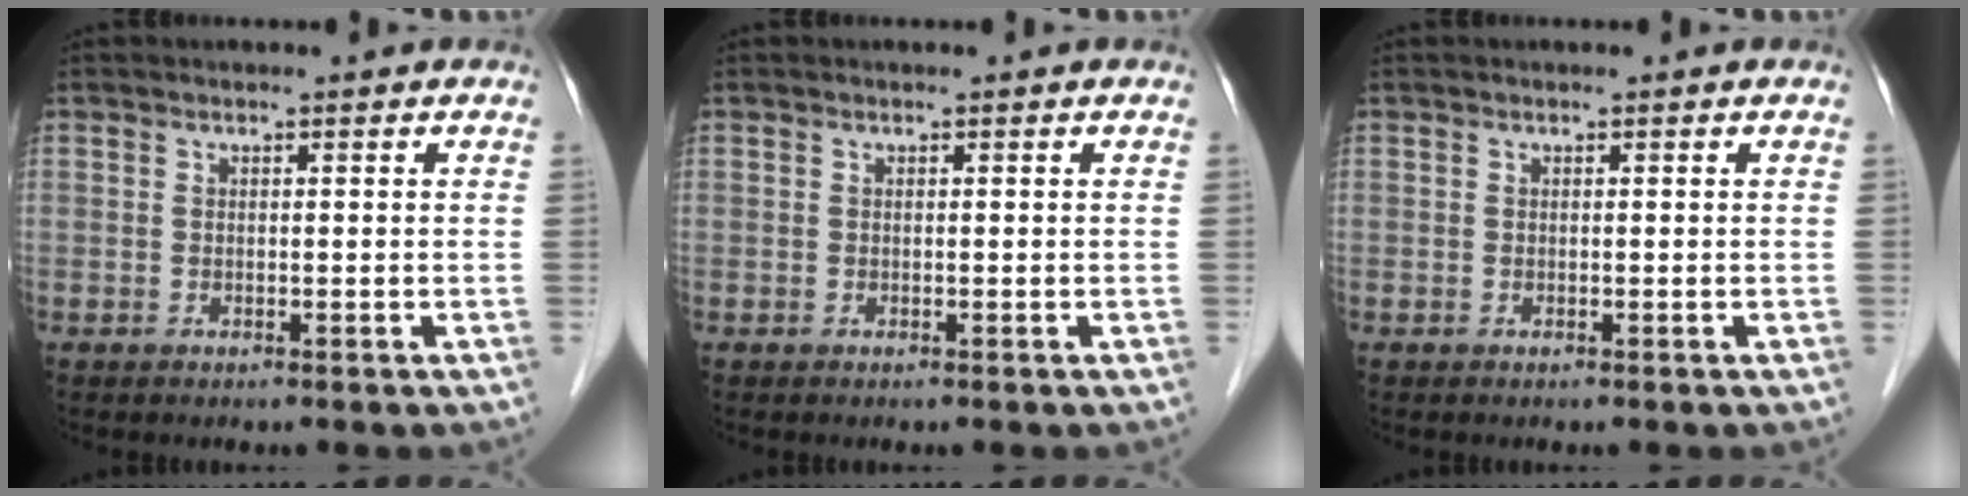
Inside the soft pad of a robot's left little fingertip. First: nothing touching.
{"total": 0.0}
{"total": 0.0}